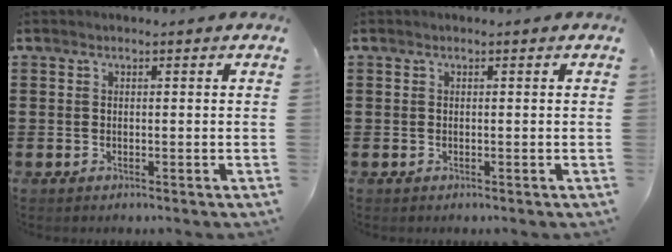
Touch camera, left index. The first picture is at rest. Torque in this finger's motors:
{"motor_torque": [-0.11, -0.09, 0.00, 0.01]}